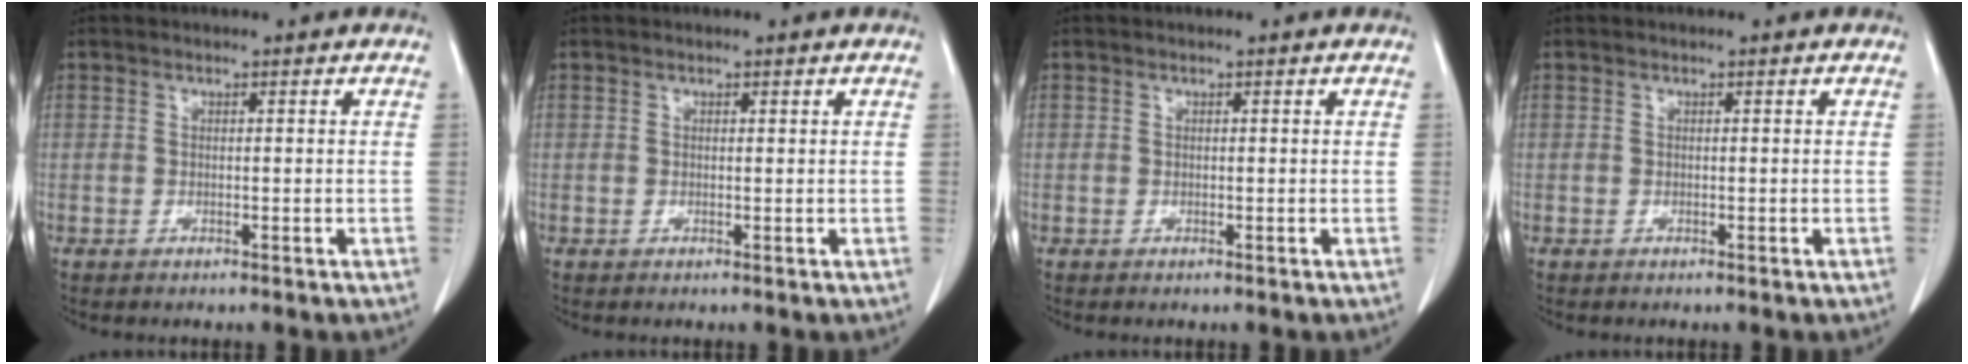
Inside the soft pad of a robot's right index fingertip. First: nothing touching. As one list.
[{"total": 0.0}, {"total": 0.0}, {"total": 0.0}]